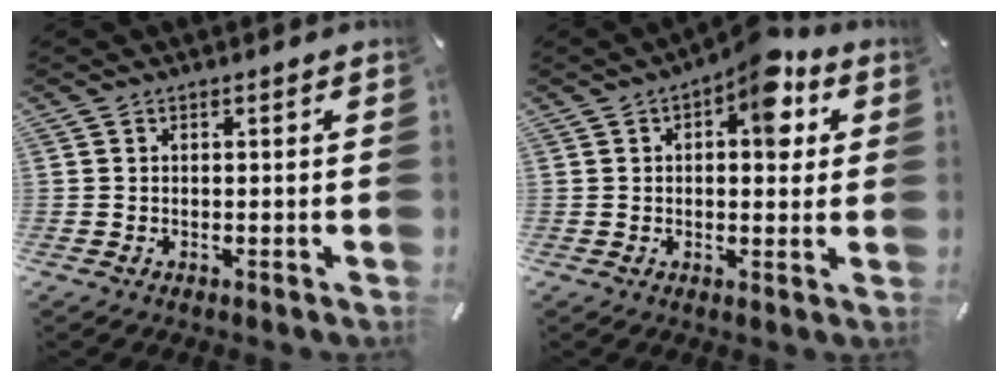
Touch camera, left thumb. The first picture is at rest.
{"total": 10.0, "force": [4.0, 5.2, 7.6], "torque": [-0.080, -0.024, 0.061]}